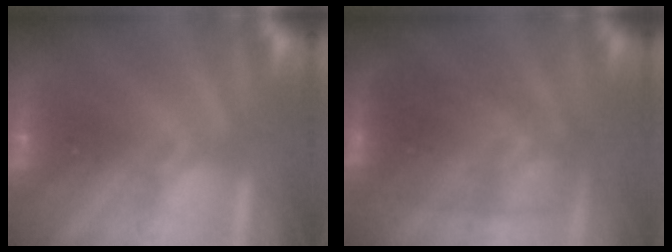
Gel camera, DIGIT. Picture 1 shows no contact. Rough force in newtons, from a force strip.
{"total": 3.0}